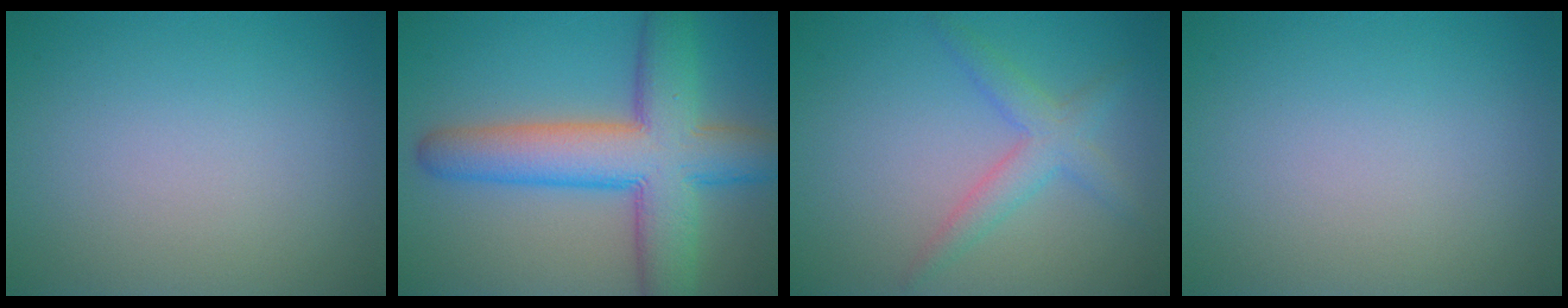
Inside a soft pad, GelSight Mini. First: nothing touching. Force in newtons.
{"total": 10.3, "press": 10.3, "slide": 0.3}
{"total": 2.9, "press": 2.9, "slide": 0.1}
{"total": 0.0}